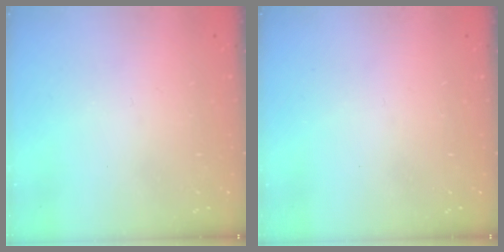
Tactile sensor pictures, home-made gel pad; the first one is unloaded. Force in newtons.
{"total": 0.0}